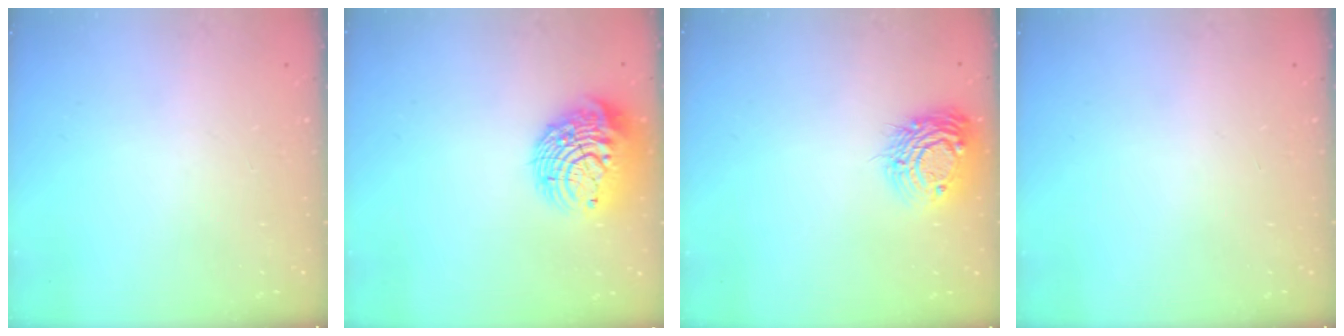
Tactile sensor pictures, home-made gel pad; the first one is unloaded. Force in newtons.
{"total": 13.1, "press": 12.9, "slide": 1.8}
{"total": 11.7, "press": 11.7, "slide": 0.9}
{"total": 0.0}